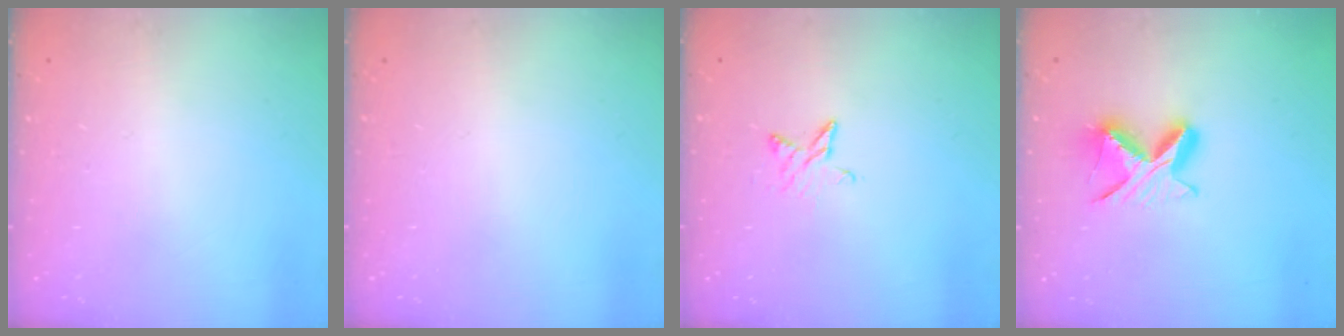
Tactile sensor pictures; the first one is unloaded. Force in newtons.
{"total": 0.0}
{"total": 5.7, "press": 5.7, "slide": 0.4}
{"total": 8.6, "press": 8.5, "slide": 1.3}